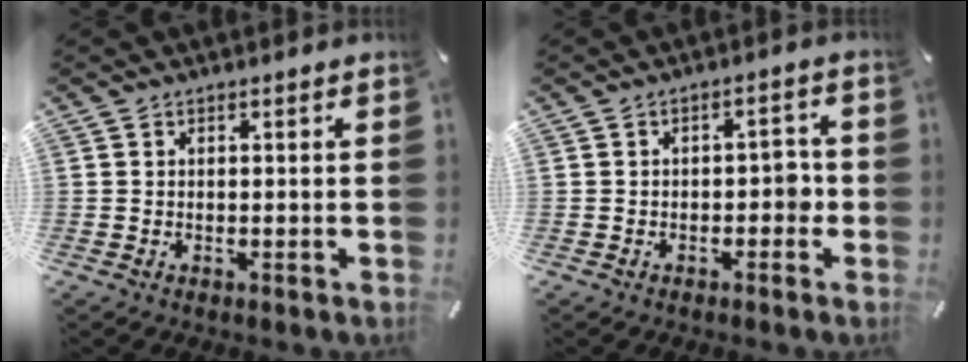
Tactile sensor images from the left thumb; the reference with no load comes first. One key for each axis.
{"total": 4.2, "fx": -1.2, "fy": 2.4, "fz": 3.2, "tx": -0.048, "ty": 0.011, "tz": -0.025}